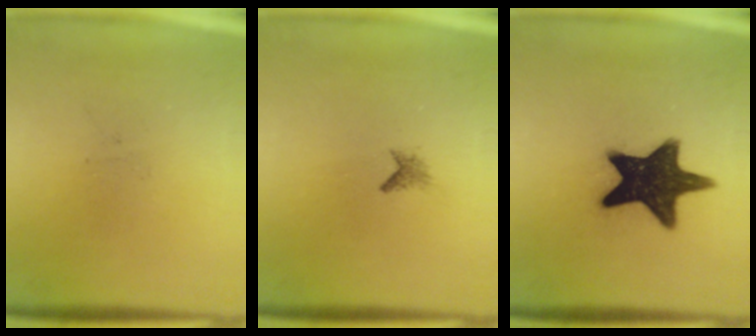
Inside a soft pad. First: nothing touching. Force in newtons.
{"total": 0.9}
{"total": 16.1}